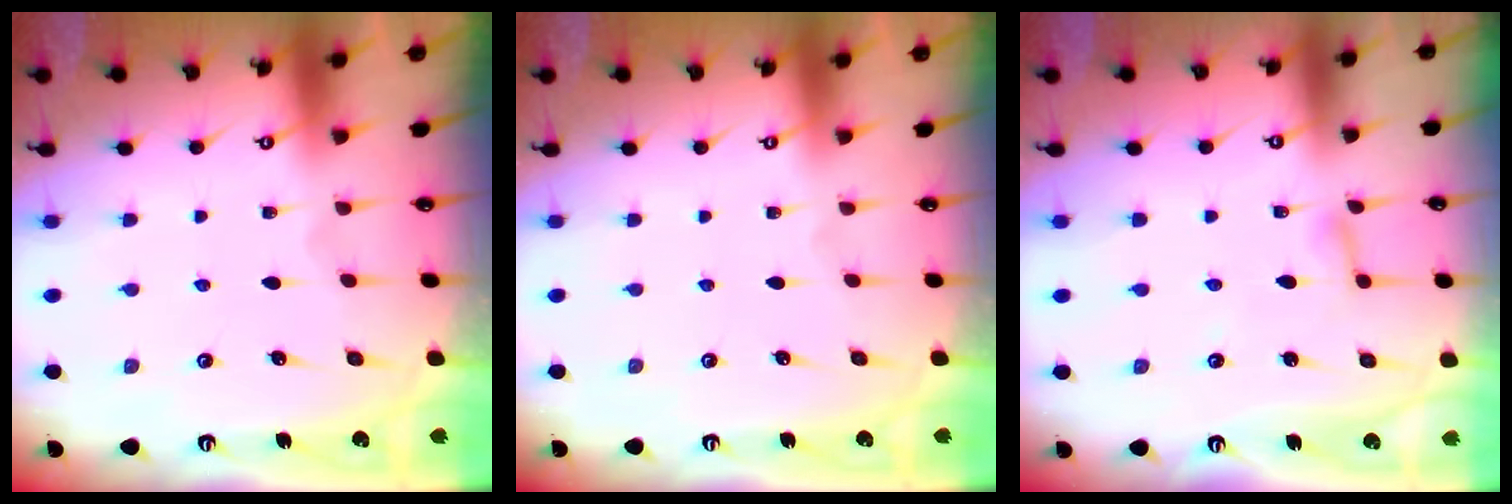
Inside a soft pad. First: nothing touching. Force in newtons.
{"total": 0.0}
{"total": 4.0, "press": 4.0, "slide": 0.3}